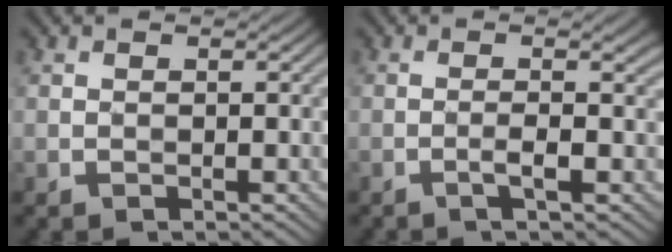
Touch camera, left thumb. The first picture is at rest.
{"total": 3.2, "force": [-0.8, 0.1, 3.1], "torque": [-0.048, 0.010, -0.021]}